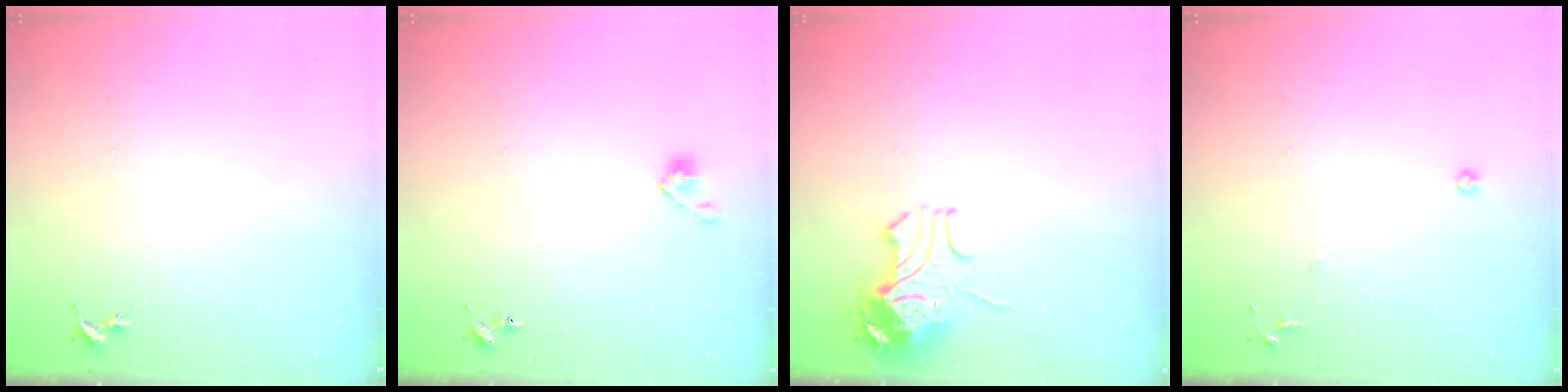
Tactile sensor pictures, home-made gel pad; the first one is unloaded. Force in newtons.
{"total": 5.2, "press": 5.1, "slide": 0.6}
{"total": 9.4, "press": 9.4, "slide": 1.1}
{"total": 6.1, "press": 6.1, "slide": 0.7}